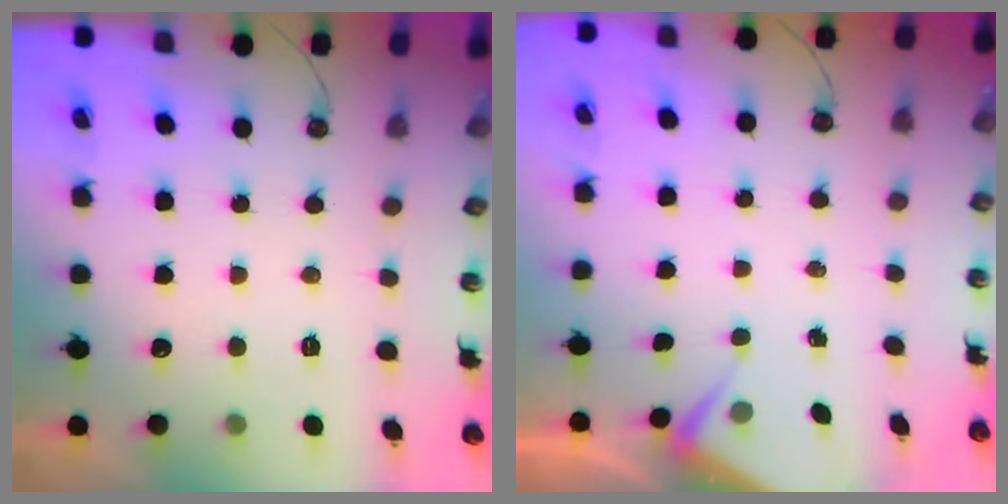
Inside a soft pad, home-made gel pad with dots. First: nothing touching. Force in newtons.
{"total": 3.1, "press": 3.1, "slide": 0.5}